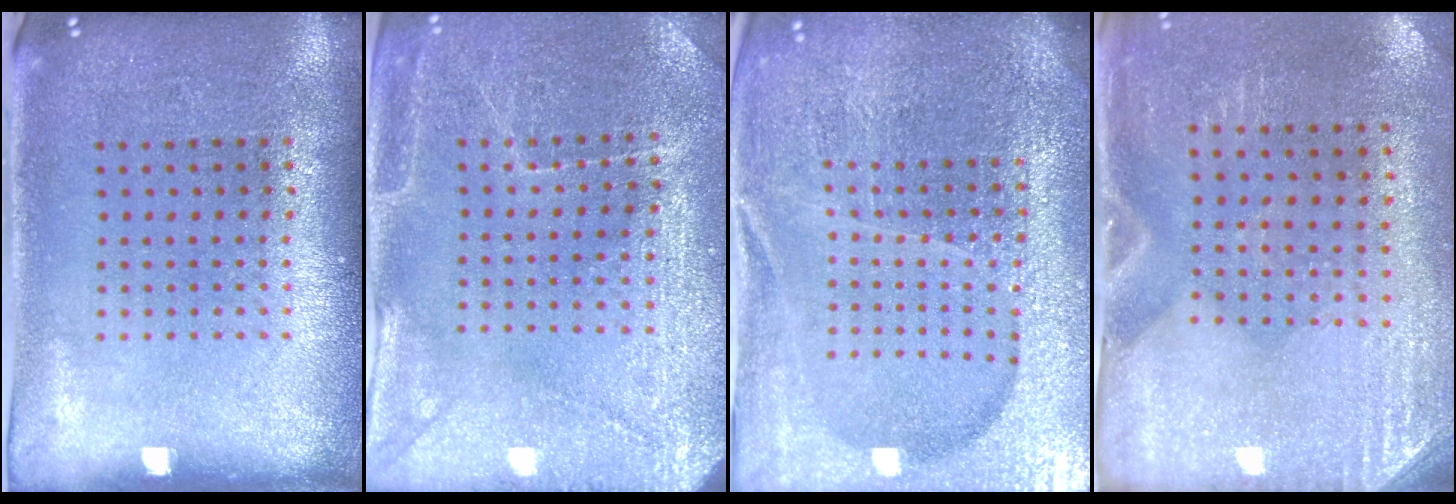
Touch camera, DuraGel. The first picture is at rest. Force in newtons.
{"total": 3.0, "press": 3.0, "slide": 0.2}
{"total": 5.8, "press": 5.1, "slide": 2.7}
{"total": 2.8, "press": 2.5, "slide": 1.3}